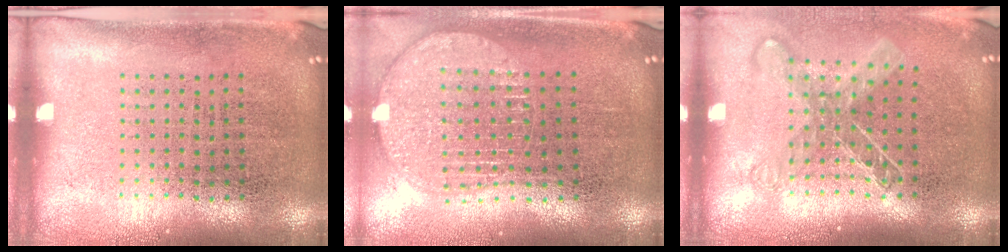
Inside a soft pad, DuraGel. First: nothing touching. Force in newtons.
{"total": 1.7, "press": 1.5, "slide": 0.9}
{"total": 1.4, "press": 1.2, "slide": 0.8}